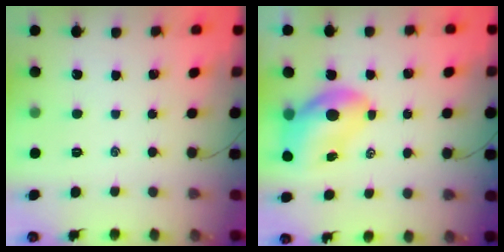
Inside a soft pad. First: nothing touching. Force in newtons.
{"total": 8.4, "press": 8.3, "slide": 1.3}